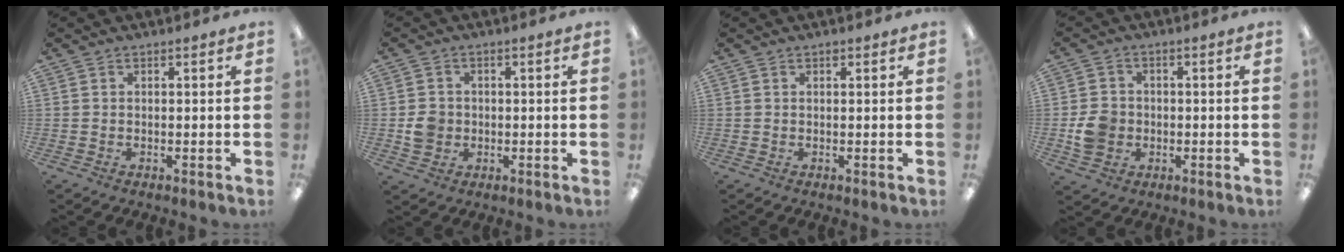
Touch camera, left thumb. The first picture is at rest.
{"total": 4.2, "force": [-0.4, 3.9, 1.5], "torque": [-0.012, 0.001, -0.009]}
{"total": 0.7, "force": [0.5, 0.3, 0.4], "torque": [-0.001, -0.002, 0.008]}
{"total": 5.9, "force": [-1.1, 5.3, 2.5], "torque": [-0.036, 0.006, -0.018]}